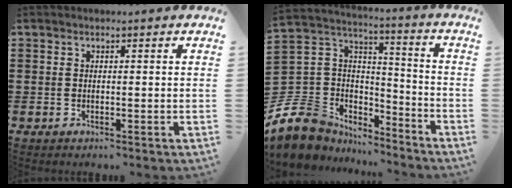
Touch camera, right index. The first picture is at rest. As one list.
[{"total": 10.5, "force": [-7.2, 7.3, 2.2], "torque": [-0.101, 0.004, -0.142]}]